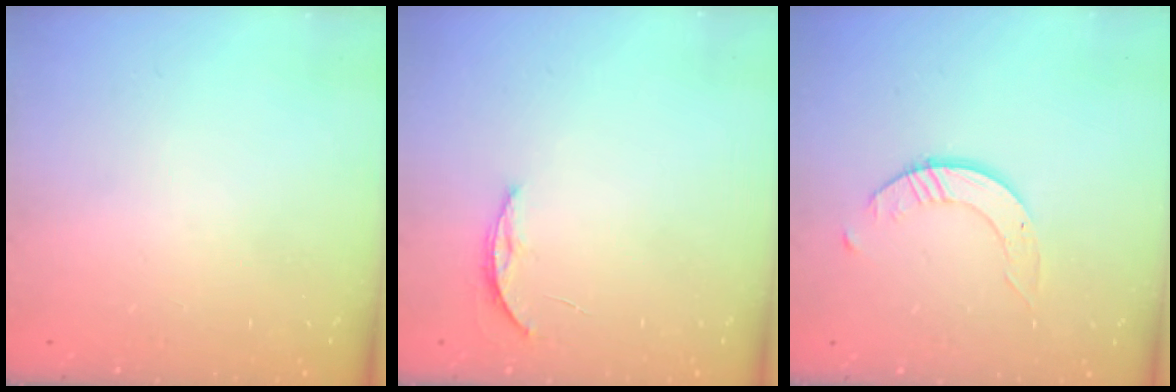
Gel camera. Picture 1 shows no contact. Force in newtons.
{"total": 3.7, "press": 3.7, "slide": 0.5}
{"total": 2.4, "press": 2.4, "slide": 0.3}